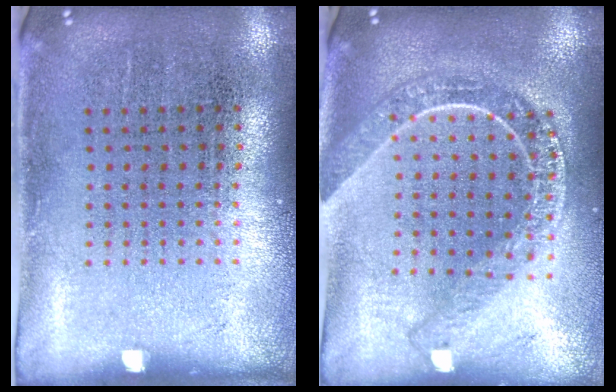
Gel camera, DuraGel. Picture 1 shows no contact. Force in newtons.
{"total": 2.2, "press": 1.9, "slide": 1.1}